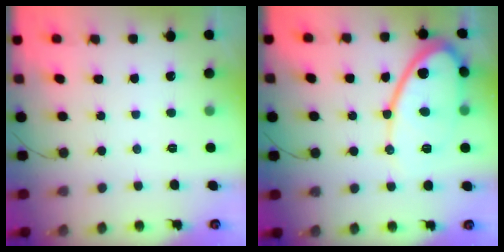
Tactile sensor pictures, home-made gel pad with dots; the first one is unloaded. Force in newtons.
{"total": 13.3, "press": 13.3, "slide": 1.3}